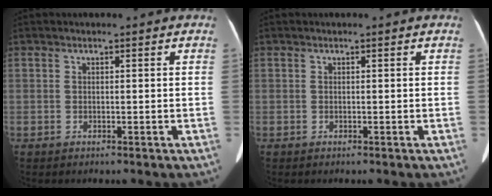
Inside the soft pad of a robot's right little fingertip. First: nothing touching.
{"total": 0.0}